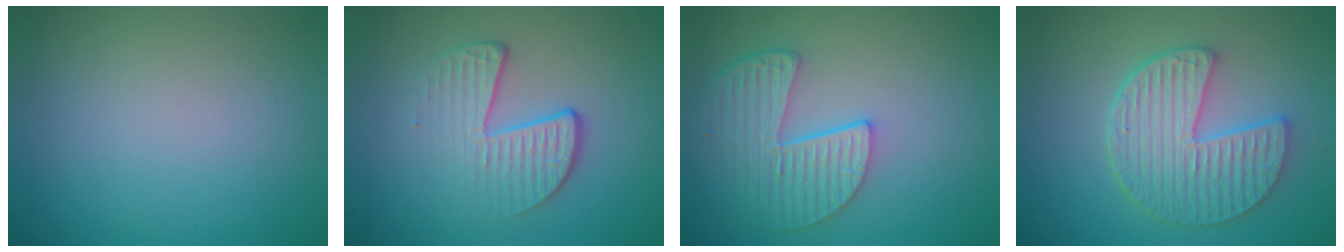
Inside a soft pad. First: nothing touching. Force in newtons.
{"total": 4.3, "press": 2.7, "slide": 3.3}
{"total": 5.4, "press": 4.4, "slide": 3.2}
{"total": 5.7, "press": 4.7, "slide": 3.3}